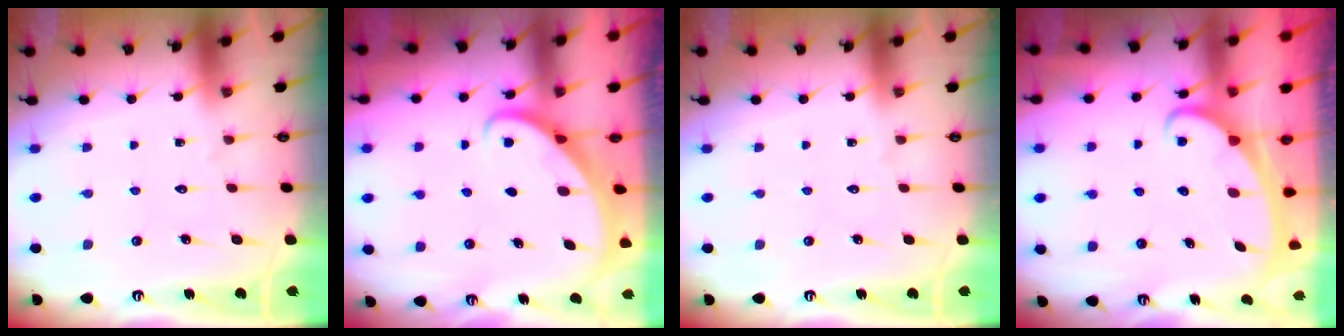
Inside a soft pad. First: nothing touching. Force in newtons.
{"total": 2.8, "press": 2.8, "slide": 0.2}
{"total": 0.0}
{"total": 2.3, "press": 2.3, "slide": 0.3}